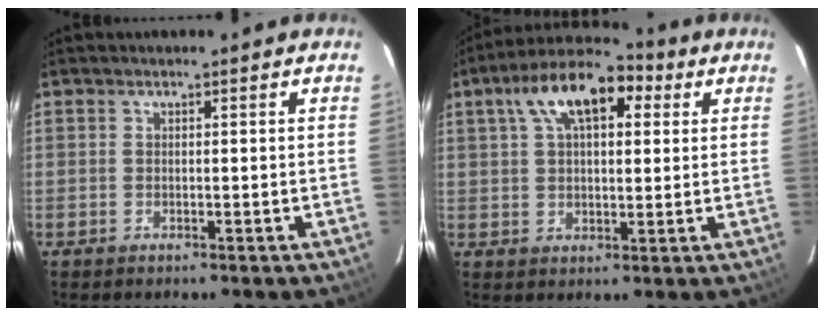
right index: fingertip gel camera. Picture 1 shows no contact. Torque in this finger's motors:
{"motor_torque": [1.20, 0.94, 0.38, 0.10]}